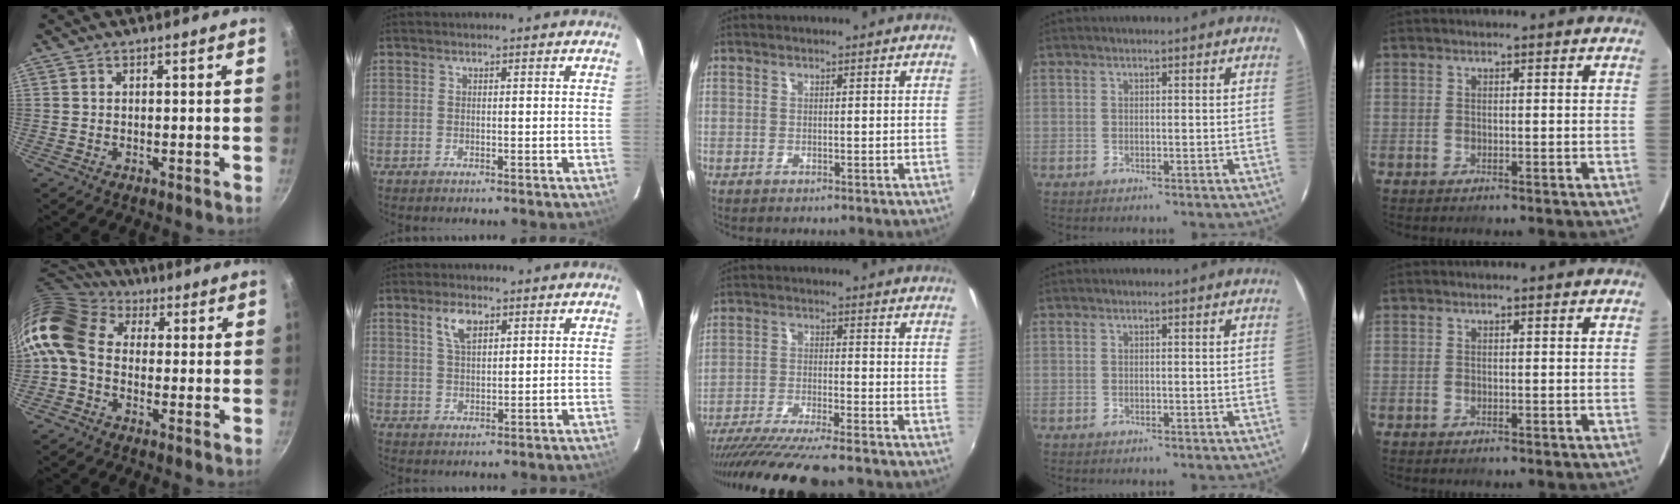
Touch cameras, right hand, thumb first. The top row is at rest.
{"thumb": {"total": 14.0, "force": [0.6, 10.6, 9.1], "torque": [-0.182, 0.036, -0.010]}, "index": {"total": 4.9, "force": [2.6, 2.3, 3.5], "torque": [-0.064, 0.009, 0.051]}, "middle": {"total": 15.7, "force": [-13.5, 0.7, 7.8], "torque": [-0.158, -0.043, -0.224]}}